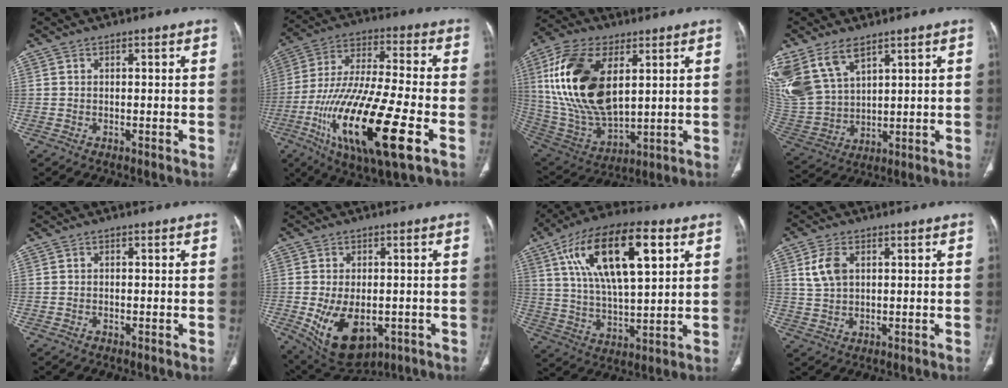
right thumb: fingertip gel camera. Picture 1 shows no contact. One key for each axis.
{"total": 24.9, "fx": -8.9, "fy": 6.6, "fz": 22.3, "tx": -0.470, "ty": -0.003, "tz": -0.154}
{"total": 22.5, "fx": 5.9, "fy": 11.9, "fz": 18.2, "tx": -0.359, "ty": -0.024, "tz": 0.115}
{"total": 15.4, "fx": 8.6, "fy": 8.9, "fz": 9.1, "tx": -0.196, "ty": -0.023, "tz": 0.193}
{"total": 0.5, "fx": -0.4, "fy": 0.4, "fz": 0.1, "tx": -0.001, "ty": 0.001, "tz": -0.009}
{"total": 12.6, "fx": -3.5, "fy": 7.7, "fz": 9.4, "tx": -0.146, "ty": -0.002, "tz": -0.033}
{"total": 21.5, "fx": 8.2, "fy": 8.7, "fz": 17.9, "tx": -0.304, "ty": -0.008, "tz": 0.142}
{"total": 5.4, "fx": 1.7, "fy": 3.4, "fz": 3.8, "tx": -0.073, "ty": 0.000, "tz": 0.038}